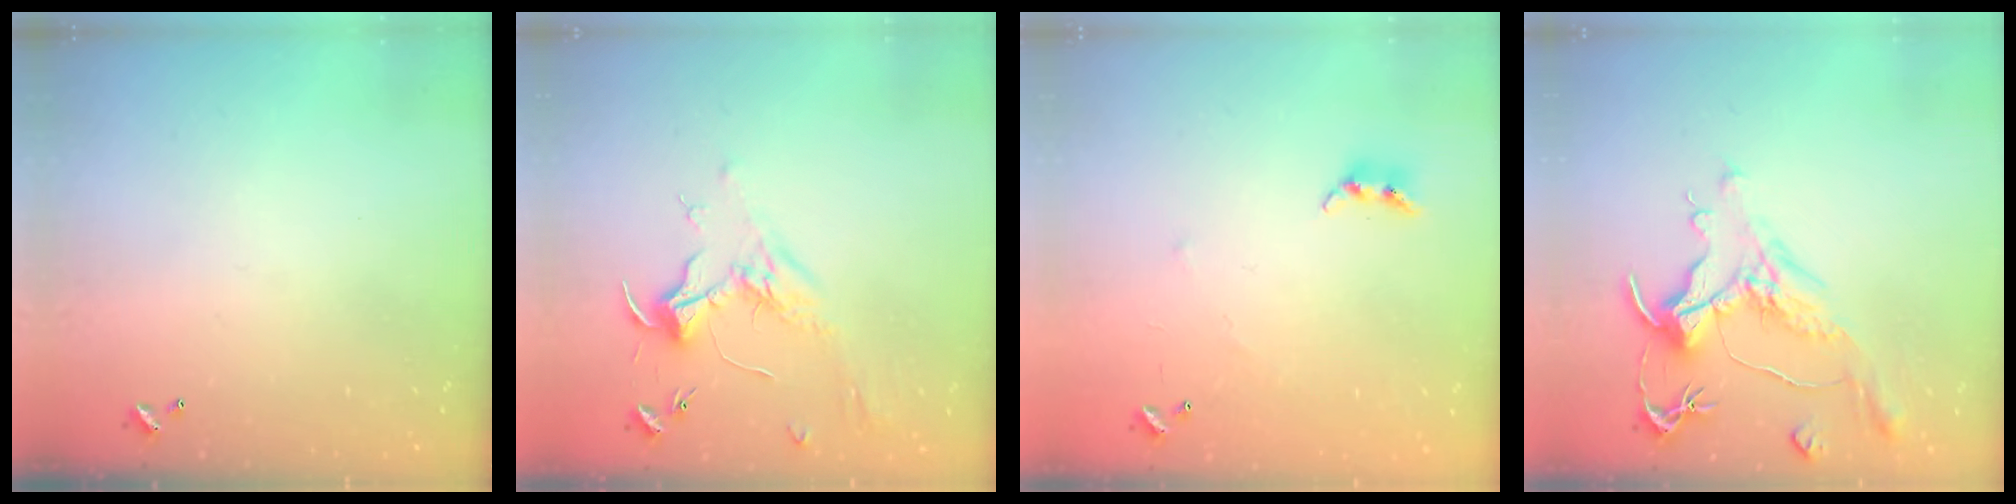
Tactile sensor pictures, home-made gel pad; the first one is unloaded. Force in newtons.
{"total": 1.8, "press": 1.6, "slide": 0.6}
{"total": 5.1, "press": 5.1, "slide": 0.5}
{"total": 1.1, "press": 0.2, "slide": 1.1}